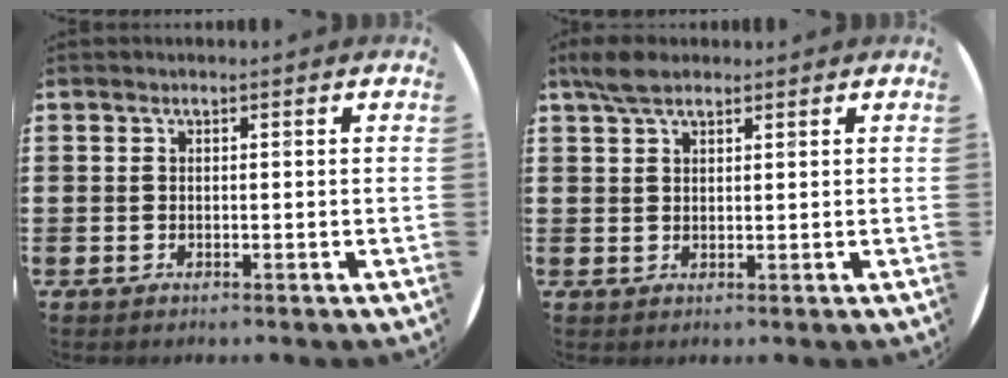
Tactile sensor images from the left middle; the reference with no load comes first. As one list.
[{"total": 3.8, "force": [2.8, 1.5, 2.1], "torque": [-0.046, 0.008, 0.053]}]